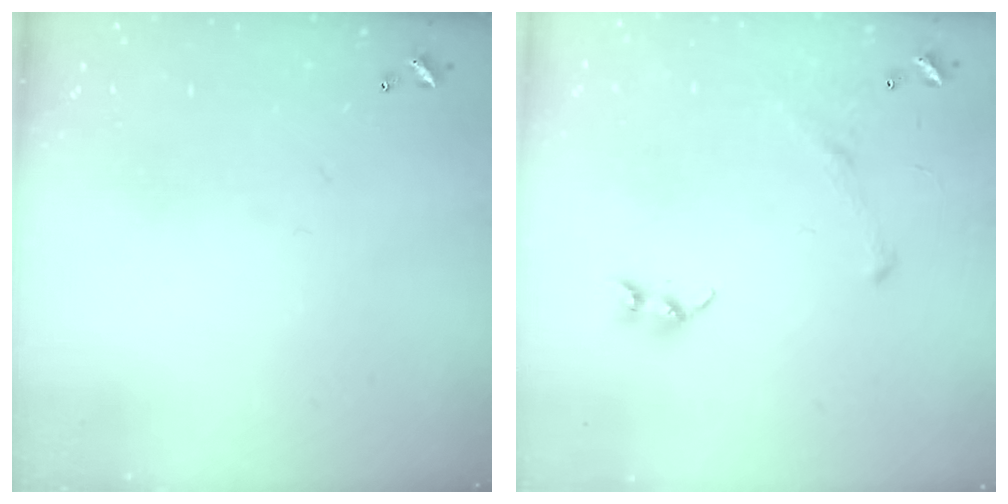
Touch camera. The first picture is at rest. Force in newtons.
{"total": 3.9, "press": 3.9, "slide": 0.8}